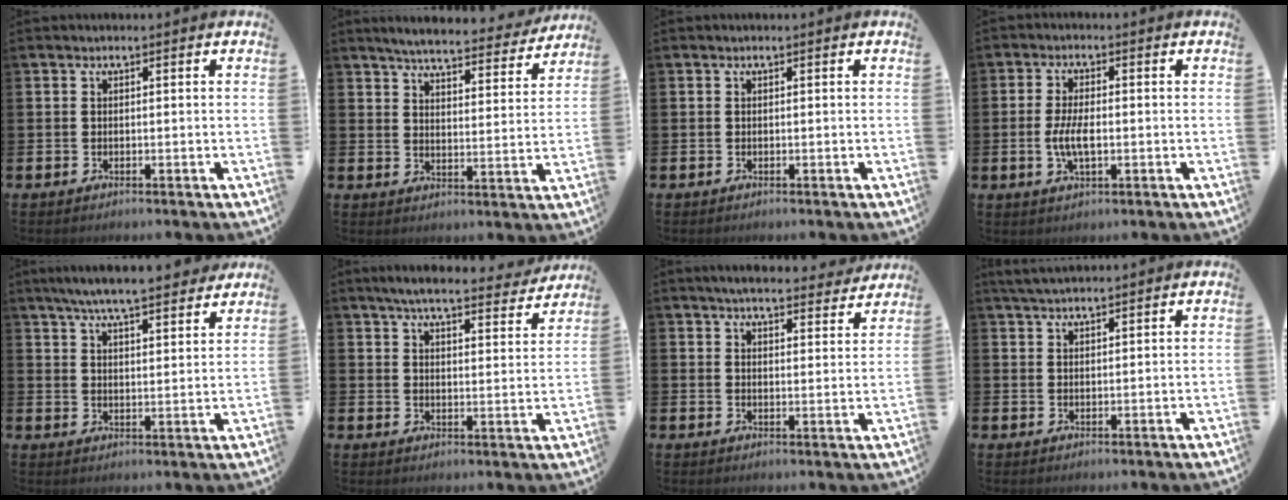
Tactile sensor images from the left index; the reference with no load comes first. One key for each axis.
{"total": 5.4, "fx": 5.1, "fy": 0.5, "fz": 1.5, "tx": -0.032, "ty": -0.039, "tz": 0.083}
{"total": 0.0}
{"total": 4.4, "fx": -0.5, "fy": 1.9, "fz": 4.0, "tx": -0.071, "ty": -0.001, "tz": -0.013}
{"total": 7.0, "fx": 6.6, "fy": 0.4, "fz": 2.3, "tx": -0.057, "ty": -0.032, "tz": 0.117}
{"total": 5.9, "fx": 5.5, "fy": 0.6, "fz": 2.0, "tx": -0.041, "ty": -0.034, "tz": 0.092}
{"total": 5.0, "fx": 4.8, "fy": 0.6, "fz": 1.1, "tx": -0.021, "ty": -0.031, "tz": 0.083}
{"total": 3.0, "fx": 2.8, "fy": 0.5, "fz": 1.0, "tx": -0.018, "ty": -0.006, "tz": 0.050}